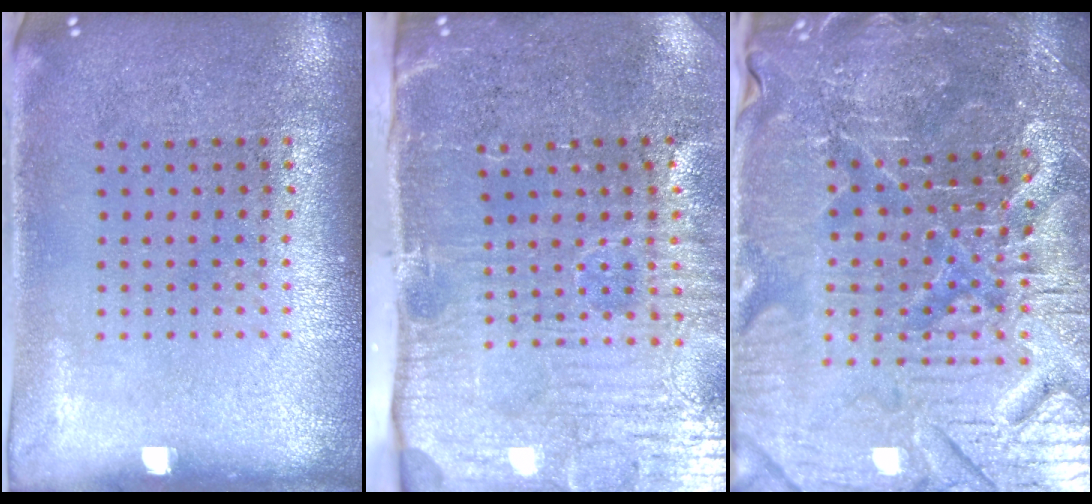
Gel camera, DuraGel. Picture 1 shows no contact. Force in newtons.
{"total": 5.2, "press": 4.3, "slide": 2.9}
{"total": 5.4, "press": 5.2, "slide": 1.6}